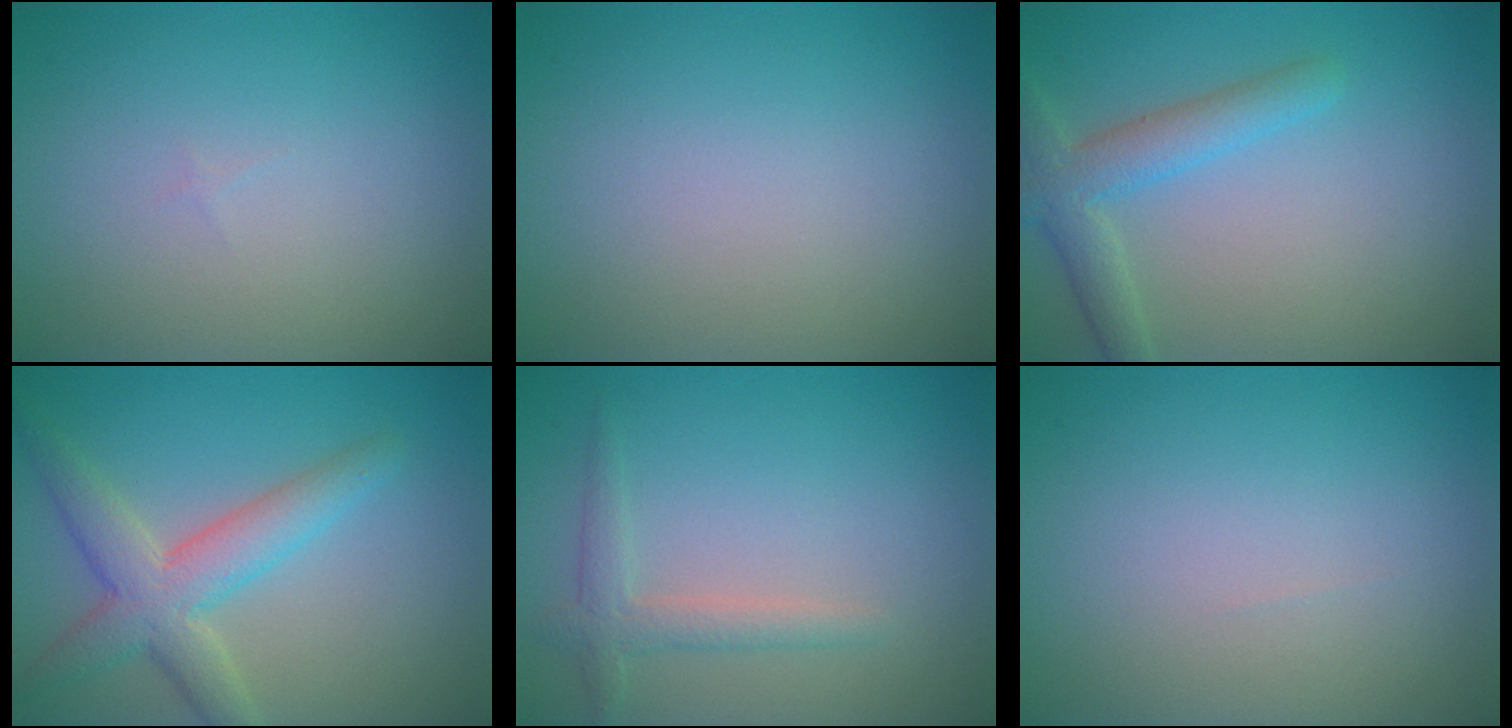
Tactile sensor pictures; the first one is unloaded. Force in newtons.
{"total": 0.0}
{"total": 3.6, "press": 3.6, "slide": 0.2}
{"total": 4.9, "press": 4.9, "slide": 0.4}
{"total": 2.1, "press": 2.1, "slide": 0.1}
{"total": 0.0}